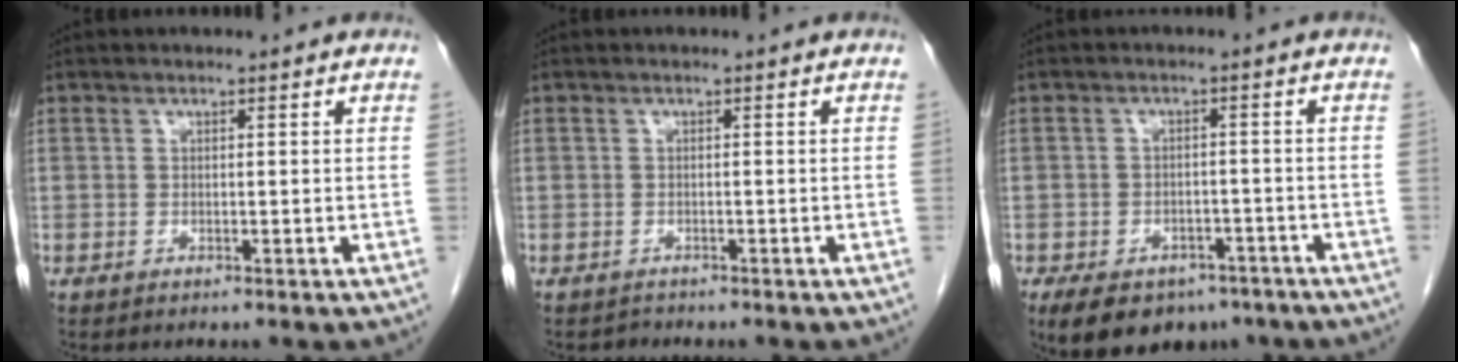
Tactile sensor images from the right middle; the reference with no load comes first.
{"total": 0.8, "force": [-0.7, 0.3, -0.3], "torque": [-0.001, -0.002, -0.013]}
{"total": 11.6, "force": [-7.7, 6.9, 5.4], "torque": [-0.096, 0.006, -0.109]}